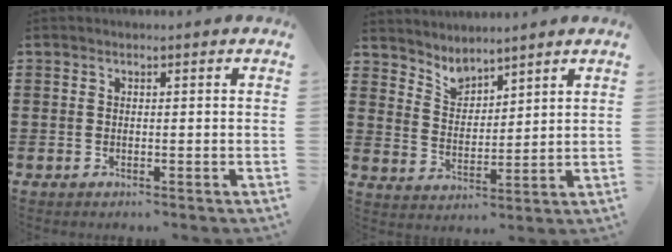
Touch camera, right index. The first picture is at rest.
{"total": 3.8, "force": [3.6, 1.1, 0.1], "torque": [-0.020, -0.013, 0.066]}